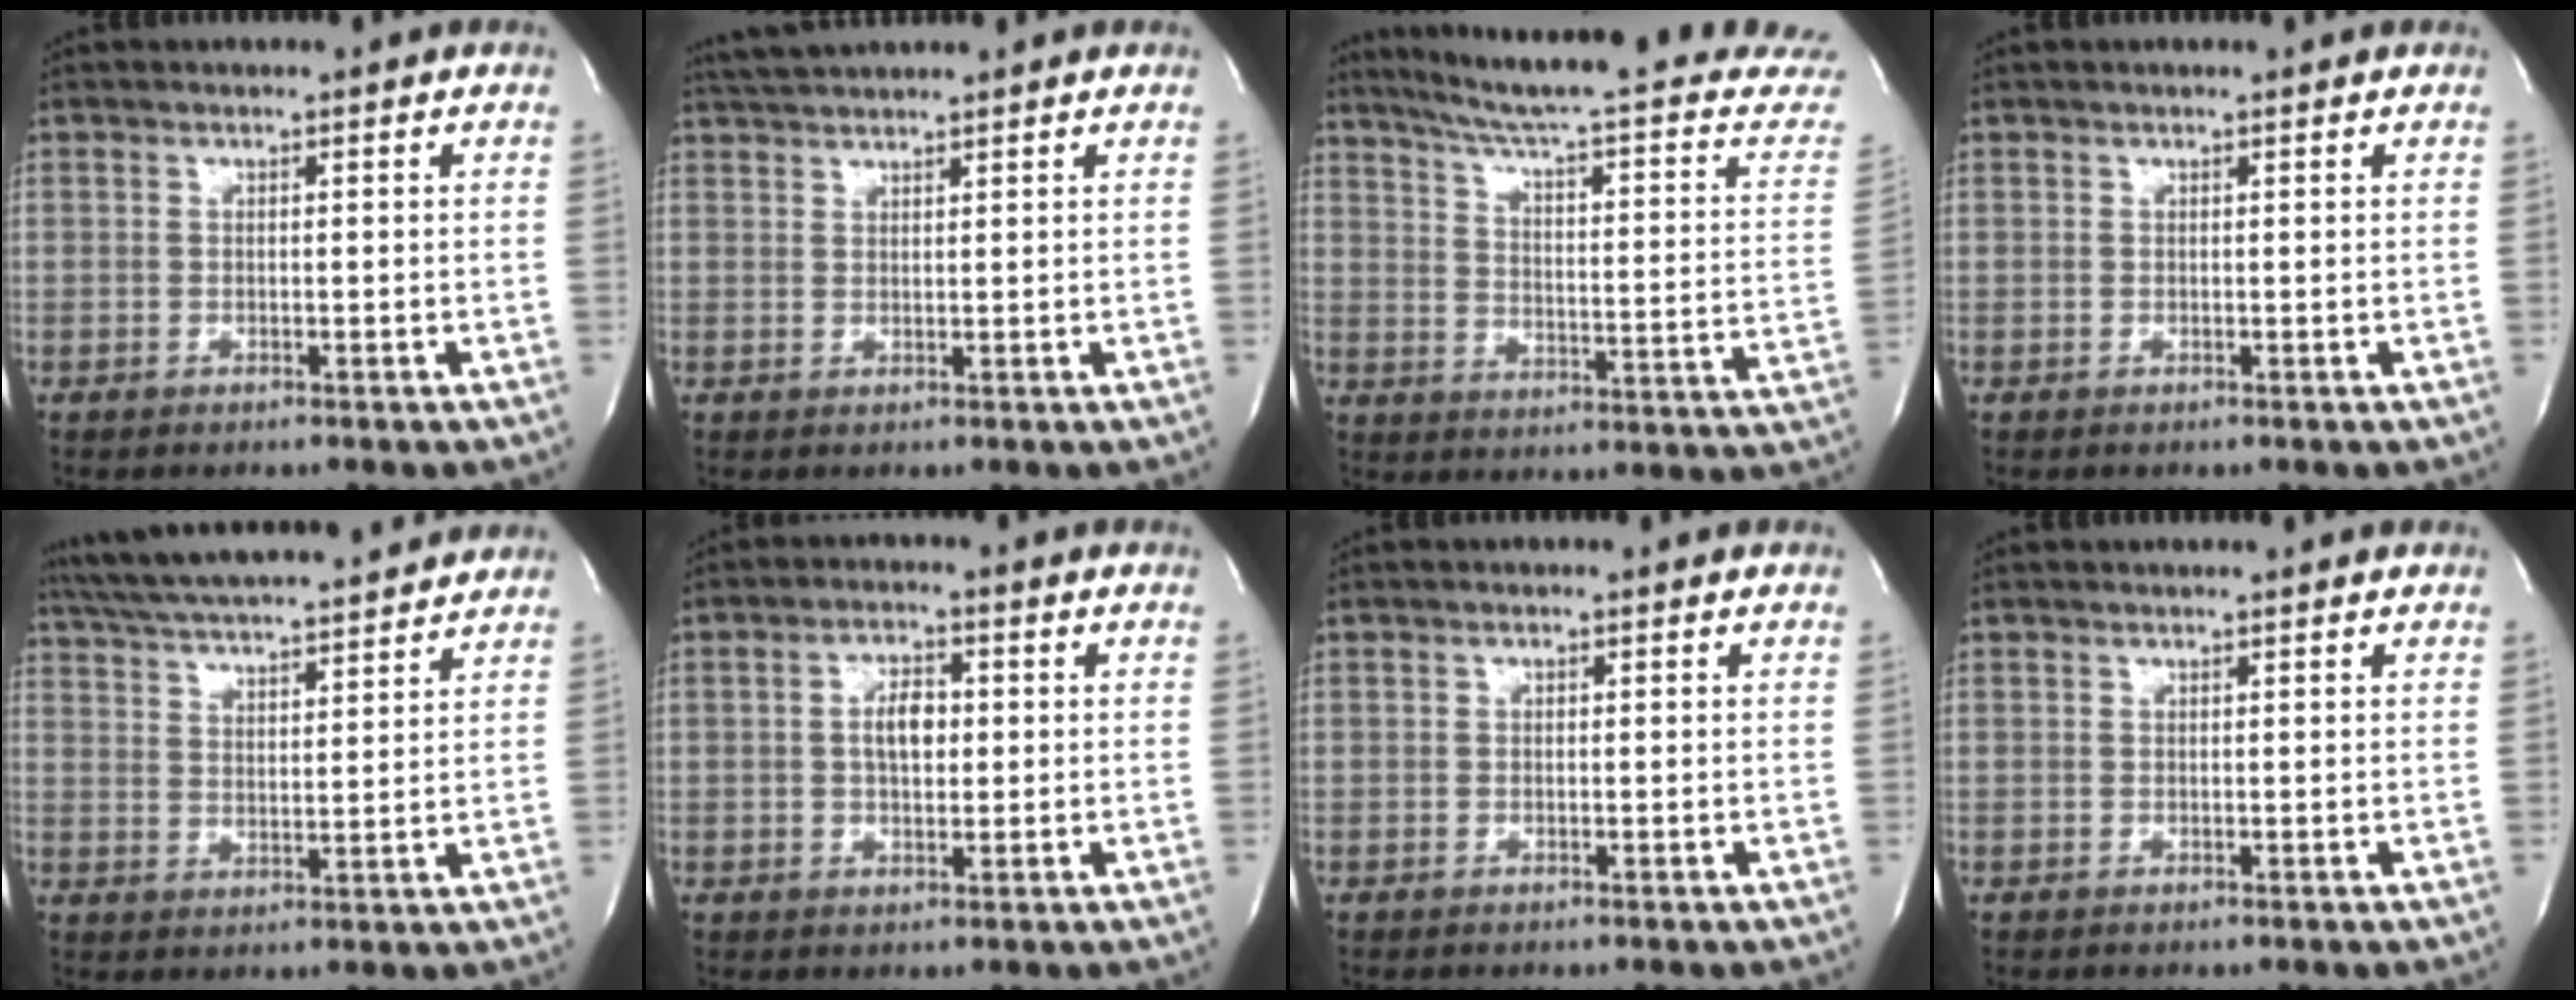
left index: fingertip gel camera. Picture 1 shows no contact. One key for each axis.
{"total": 4.4, "fx": 4.1, "fy": -0.2, "fz": 1.4, "tx": -0.029, "ty": 0.028, "tz": 0.079}
{"total": 26.2, "fx": 23.1, "fy": 1.3, "fz": 12.2, "tx": -0.178, "ty": -0.073, "tz": 0.288}
{"total": 1.3, "fx": 1.2, "fy": 0.1, "fz": 0.6, "tx": -0.010, "ty": 0.013, "tz": 0.016}
{"total": 19.0, "fx": 17.2, "fy": 2.0, "fz": 7.7, "tx": -0.140, "ty": 0.038, "tz": 0.262}
{"total": 4.5, "fx": 0.3, "fy": 2.2, "fz": 3.9, "tx": -0.075, "ty": 0.004, "tz": 0.006}
{"total": 0.0}
{"total": 1.2, "fx": 1.1, "fy": 0.0, "fz": 0.4, "tx": -0.009, "ty": 0.010, "tz": 0.014}